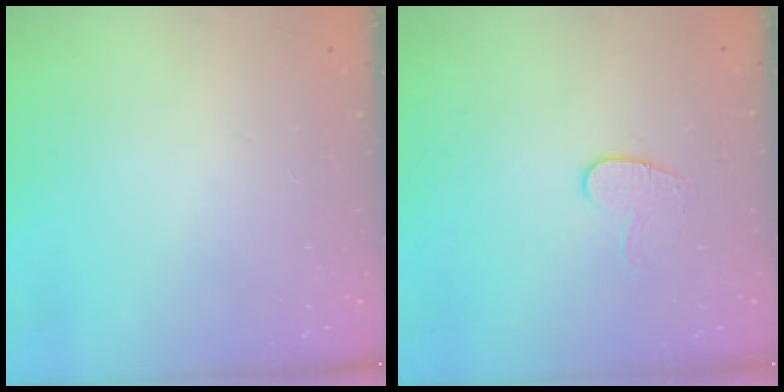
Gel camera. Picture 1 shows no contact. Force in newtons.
{"total": 7.7, "press": 7.6, "slide": 0.5}